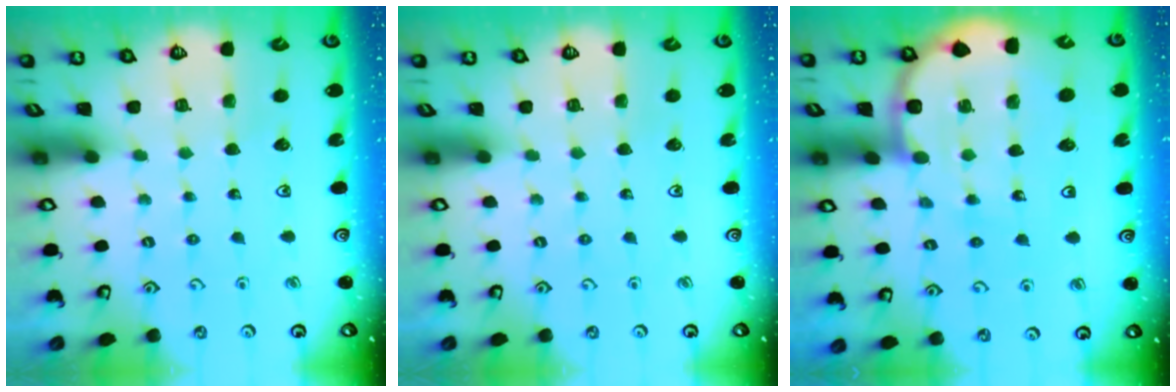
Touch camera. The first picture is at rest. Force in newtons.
{"total": 0.0}
{"total": 10.7, "press": 10.7, "slide": 1.3}